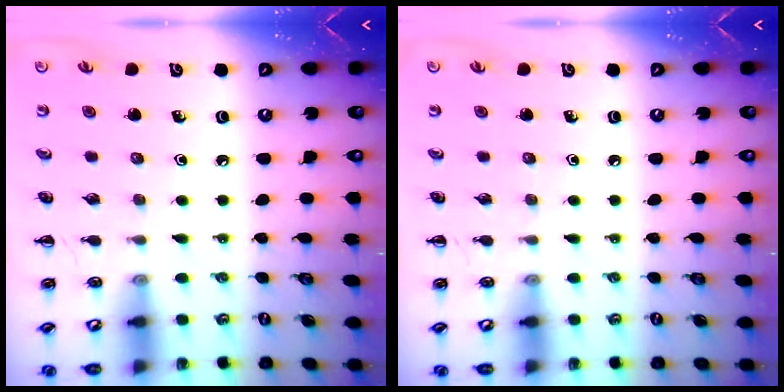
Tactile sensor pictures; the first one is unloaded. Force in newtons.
{"total": 0.0}